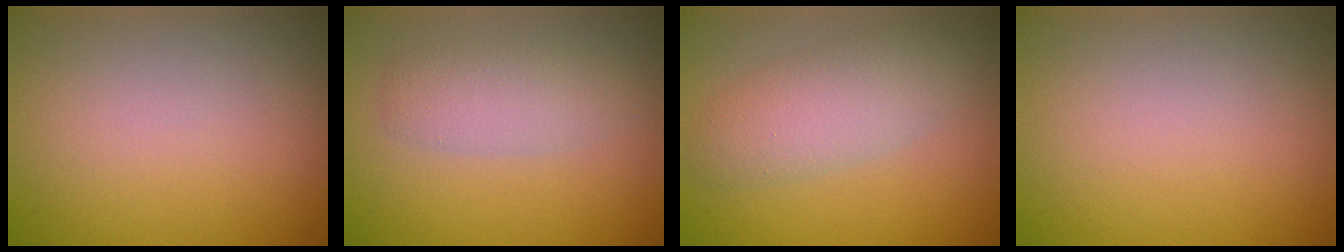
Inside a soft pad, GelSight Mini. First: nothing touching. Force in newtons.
{"total": 3.0, "press": 3.0, "slide": 0.2}
{"total": 4.1, "press": 4.1, "slide": 0.1}
{"total": 0.0}